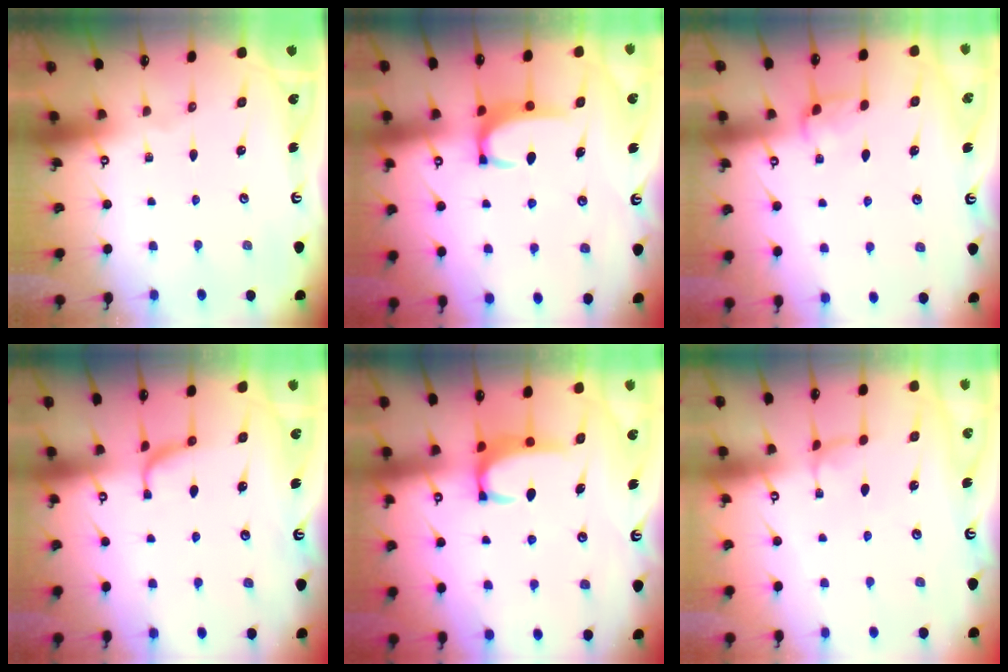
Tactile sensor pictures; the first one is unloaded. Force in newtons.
{"total": 3.5, "press": 3.5, "slide": 0.5}
{"total": 0.9, "press": 0.8, "slide": 0.4}
{"total": 1.7, "press": 1.6, "slide": 0.5}
{"total": 2.9, "press": 2.9, "slide": 0.3}
{"total": 2.3, "press": 2.3, "slide": 0.3}